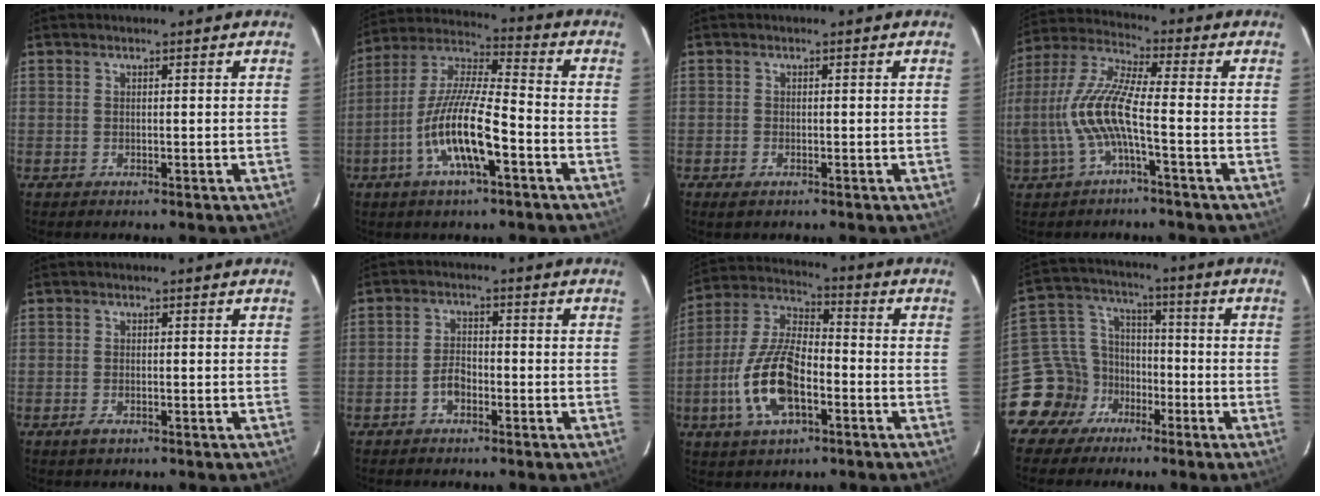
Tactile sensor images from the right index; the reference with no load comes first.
{"total": 14.3, "force": [-5.8, 3.0, 12.7], "torque": [-0.257, -0.008, -0.113]}
{"total": 1.6, "force": [-1.0, 0.8, 0.9], "torque": [-0.019, -0.006, -0.019]}
{"total": 12.5, "force": [-2.9, 2.1, 12.0], "torque": [-0.260, 0.004, -0.051]}
{"total": 1.8, "force": [-1.0, 0.9, 1.2], "torque": [-0.024, -0.003, -0.017]}
{"total": 3.3, "force": [-1.8, 2.0, 1.9], "torque": [-0.039, 0.008, -0.032]}
{"total": 15.0, "force": [-4.9, 6.6, 12.6], "torque": [-0.270, 0.000, -0.092]}
{"total": 11.4, "force": [-6.5, 9.0, 2.4], "torque": [-0.068, 0.044, -0.108]}